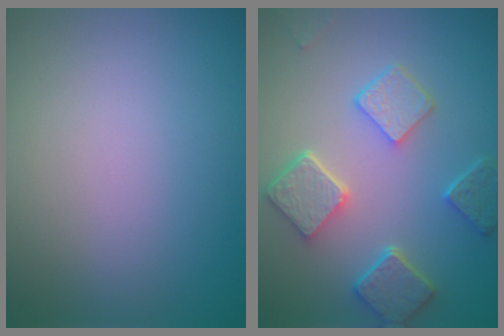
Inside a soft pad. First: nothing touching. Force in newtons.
{"total": 5.8, "press": 4.5, "slide": 3.6}